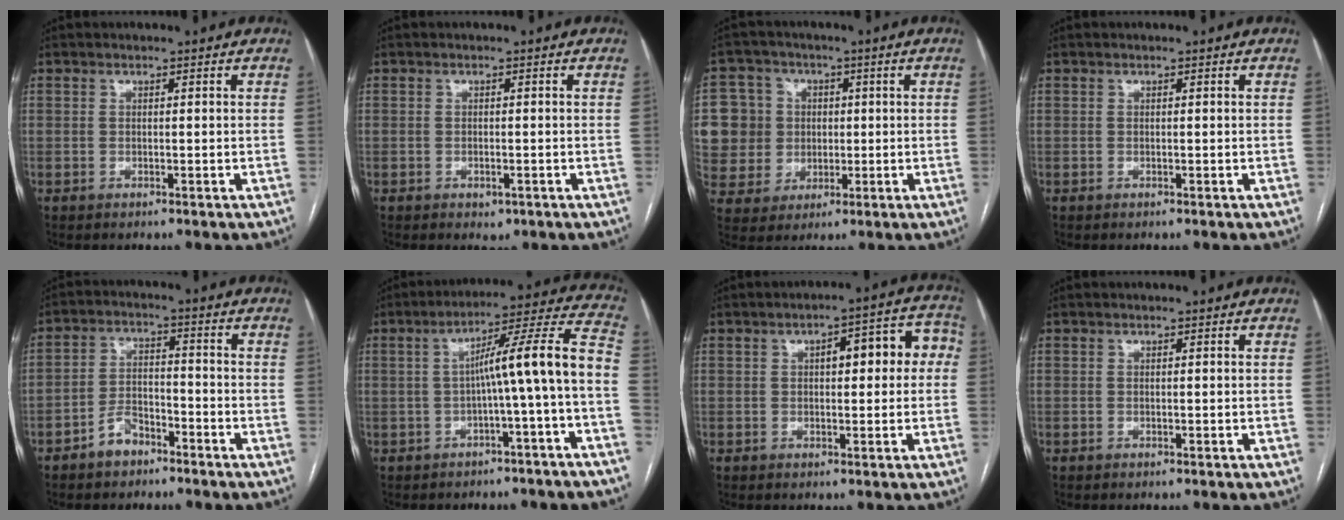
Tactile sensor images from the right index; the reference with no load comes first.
{"total": 1.4, "force": [-0.7, 0.8, 0.8], "torque": [-0.010, 0.001, -0.003]}
{"total": 12.4, "force": [1.5, 12.1, 2.5], "torque": [-0.078, 0.046, 0.045]}
{"total": 0.0}
{"total": 5.2, "force": [-3.6, 3.0, 2.3], "torque": [-0.046, 0.014, -0.064]}
{"total": 12.0, "force": [-2.1, -1.1, 11.7], "torque": [-0.158, 0.037, -0.033]}
{"total": 8.7, "force": [1.3, 3.2, 7.9], "torque": [-0.091, 0.042, 0.012]}
{"total": 0.0}